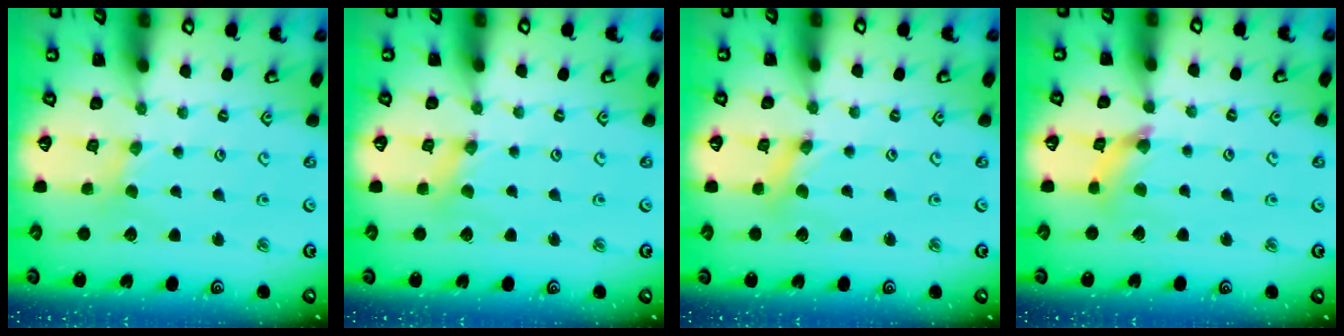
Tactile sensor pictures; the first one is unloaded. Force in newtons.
{"total": 1.8, "press": 1.8, "slide": 0.3}
{"total": 0.8, "press": 0.8, "slide": 0.2}
{"total": 3.9, "press": 3.9, "slide": 0.4}